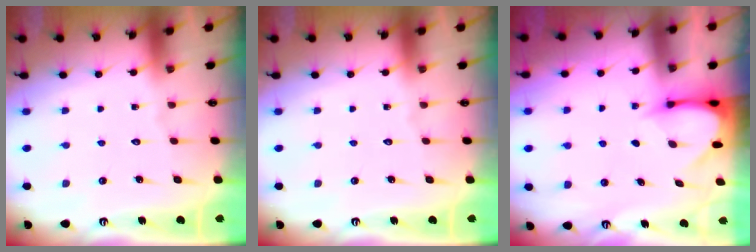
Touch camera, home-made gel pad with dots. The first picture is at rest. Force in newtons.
{"total": 0.0}
{"total": 3.6, "press": 3.6, "slide": 0.3}